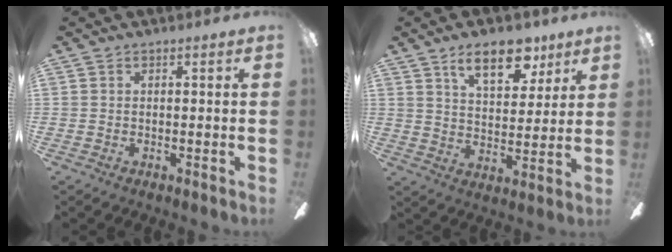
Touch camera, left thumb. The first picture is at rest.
{"total": 12.8, "force": [8.0, 6.2, 7.8], "torque": [-0.105, -0.029, 0.137]}